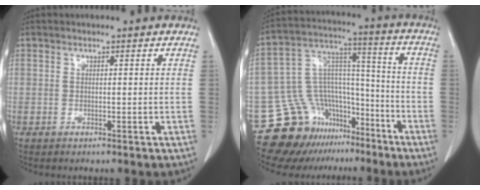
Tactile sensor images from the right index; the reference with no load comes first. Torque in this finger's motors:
{"motor_torque": [-0.27, -0.01, -0.55, -0.20]}